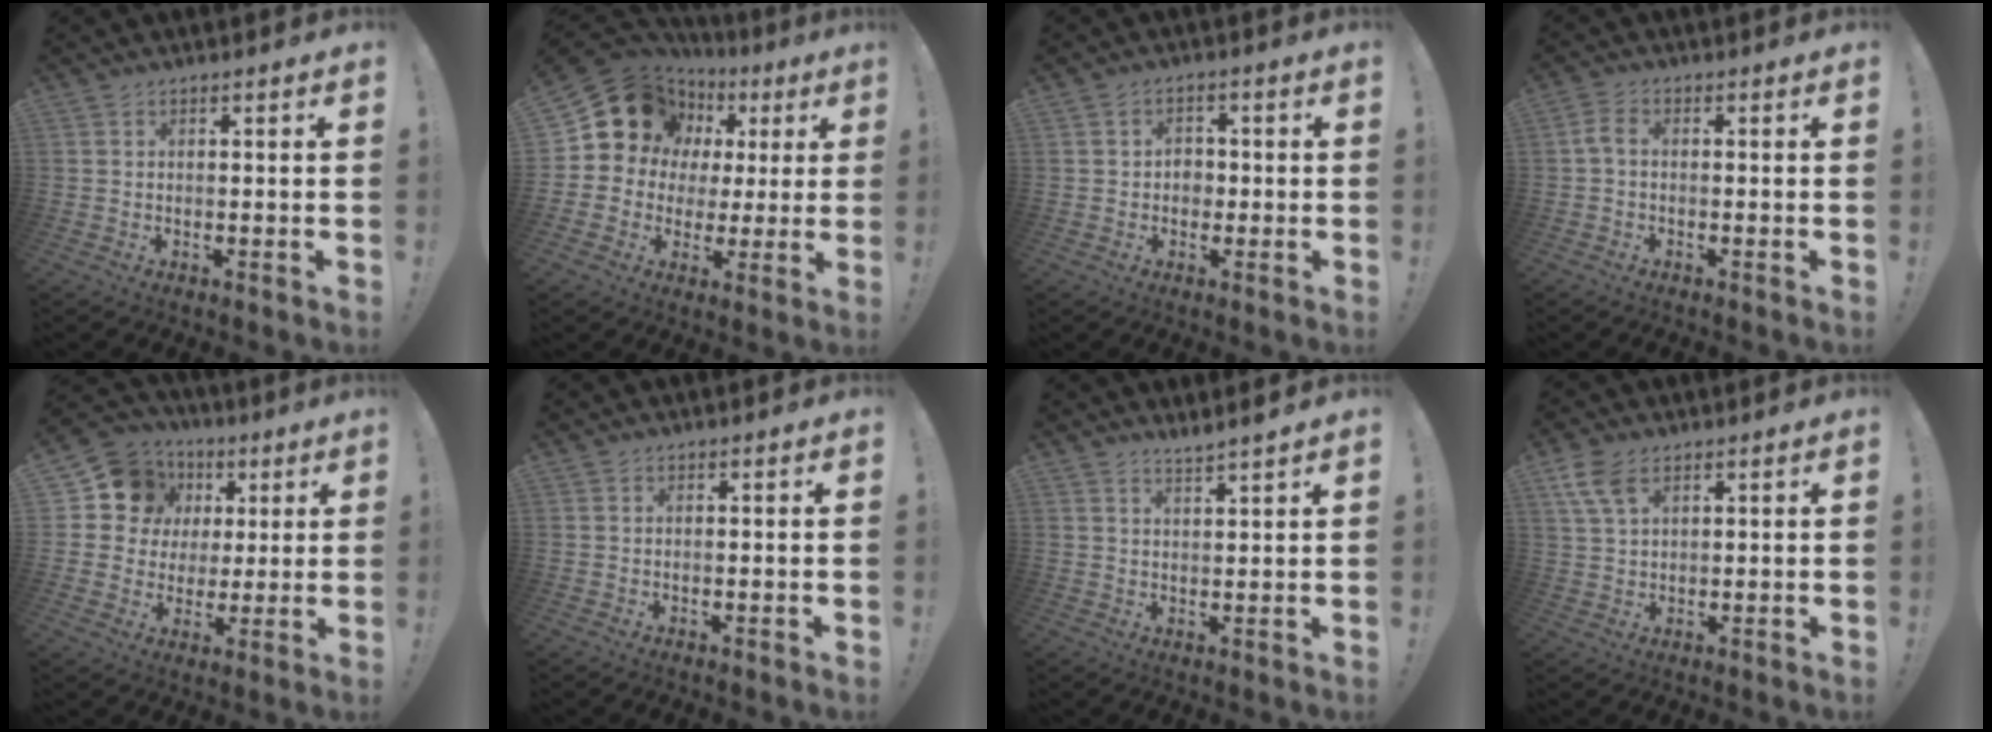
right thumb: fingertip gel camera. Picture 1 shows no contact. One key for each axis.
{"total": 14.0, "fx": 6.2, "fy": 11.4, "fz": 5.1, "tx": -0.078, "ty": -0.040, "tz": 0.134}
{"total": 3.6, "fx": -0.7, "fy": 3.1, "fz": 1.6, "tx": -0.020, "ty": 0.004, "tz": -0.016}
{"total": 2.9, "fx": -0.3, "fy": 1.4, "fz": 2.6, "tx": -0.055, "ty": 0.007, "tz": -0.005}
{"total": 13.3, "fx": 4.7, "fy": 11.7, "fz": 4.1, "tx": -0.064, "ty": -0.018, "tz": 0.105}
{"total": 0.0}
{"total": 2.9, "fx": 2.7, "fy": -0.6, "fz": 1.1, "tx": -0.012, "ty": -0.021, "tz": 0.045}
{"total": 6.7, "fx": 3.6, "fy": 3.4, "fz": 4.4, "tx": -0.085, "ty": -0.007, "tz": 0.073}